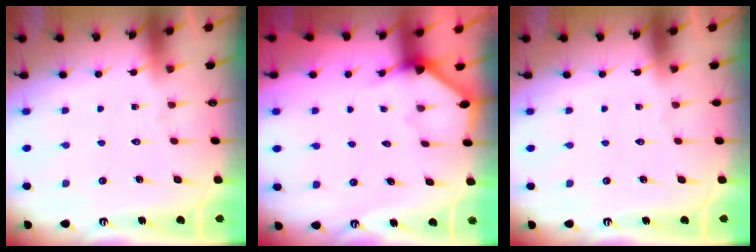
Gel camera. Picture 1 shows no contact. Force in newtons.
{"total": 2.9, "press": 2.8, "slide": 0.4}
{"total": 0.0}